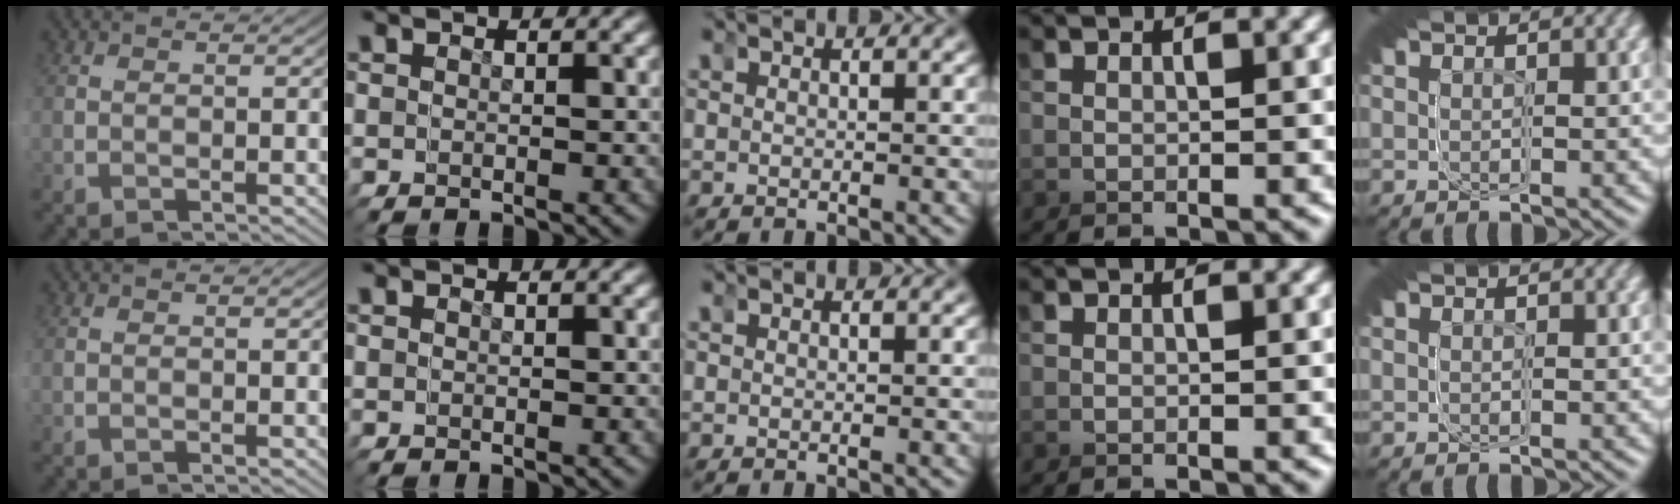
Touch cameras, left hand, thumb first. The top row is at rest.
{}